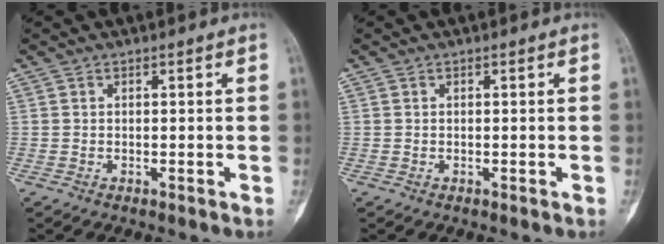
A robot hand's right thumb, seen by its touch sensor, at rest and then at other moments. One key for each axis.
{"total": 0.0}